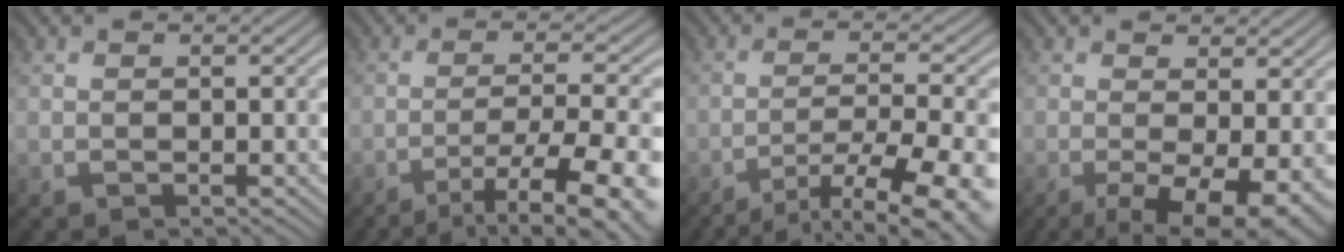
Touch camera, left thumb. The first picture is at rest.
{"total": 11.9, "force": [-7.2, 2.4, 9.1], "torque": [-0.143, -0.009, -0.095]}
{"total": 13.0, "force": [-8.9, 2.7, 9.1], "torque": [-0.156, -0.020, -0.119]}
{"total": 9.0, "force": [-2.7, 3.0, 8.0], "torque": [-0.134, -0.012, -0.035]}